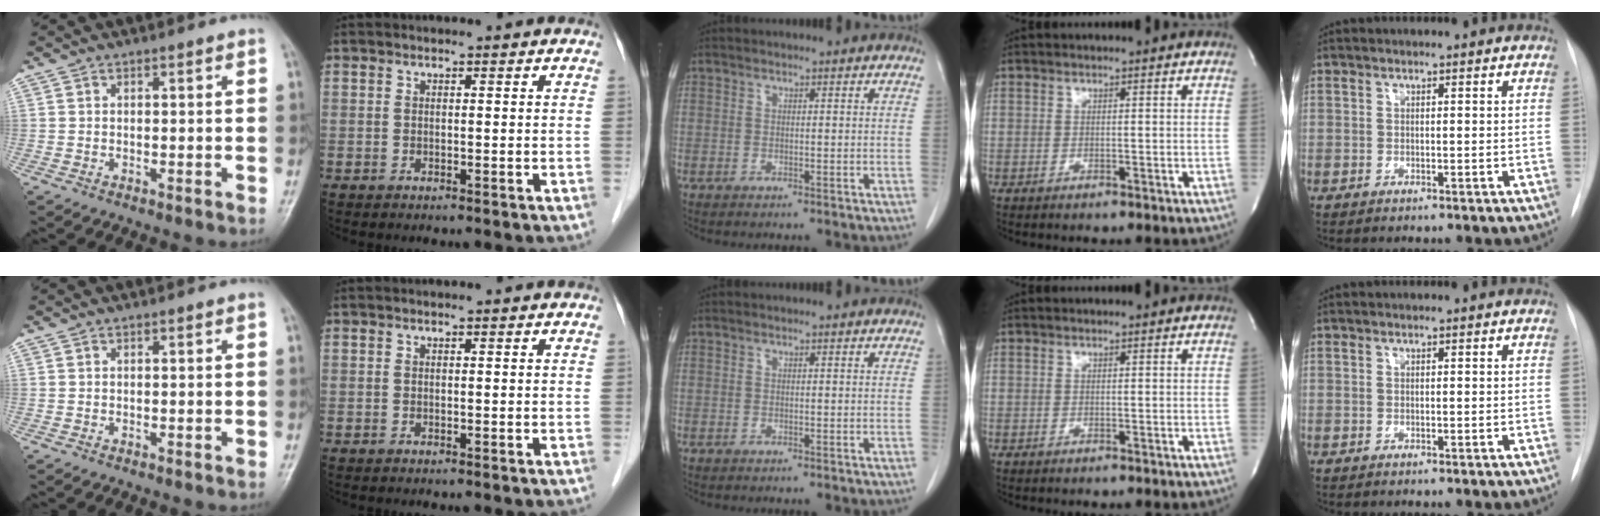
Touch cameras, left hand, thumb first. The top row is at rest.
{}